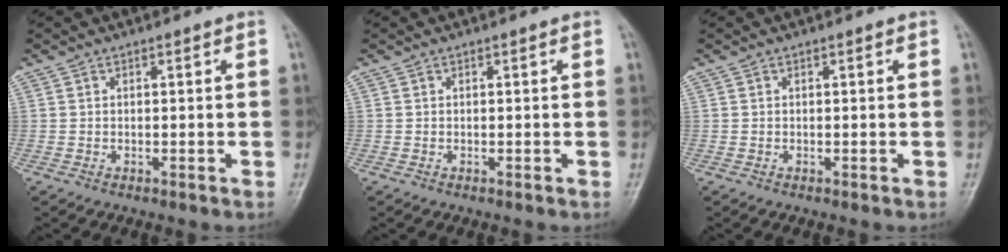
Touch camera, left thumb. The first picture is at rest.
{"total": 0.0}
{"total": 0.0}